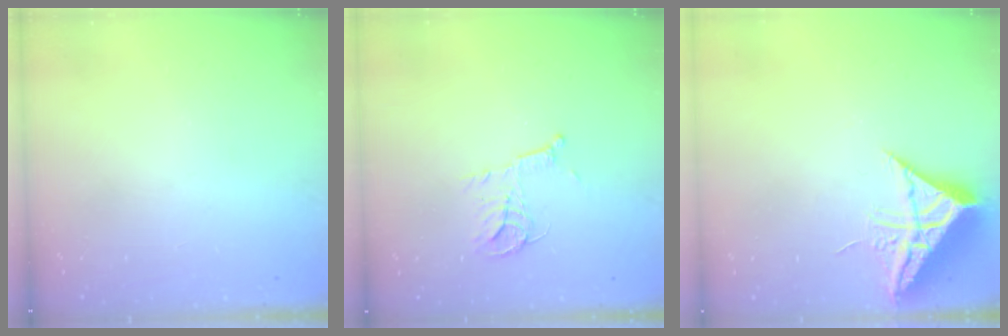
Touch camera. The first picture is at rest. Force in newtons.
{"total": 8.0, "press": 8.0, "slide": 0.3}
{"total": 10.4, "press": 10.3, "slide": 1.1}